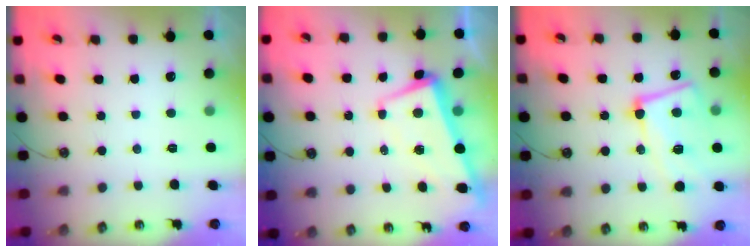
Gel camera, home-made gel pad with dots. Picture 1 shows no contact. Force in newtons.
{"total": 1.6, "press": 0.1, "slide": 1.5}
{"total": 13.7, "press": 13.5, "slide": 2.5}